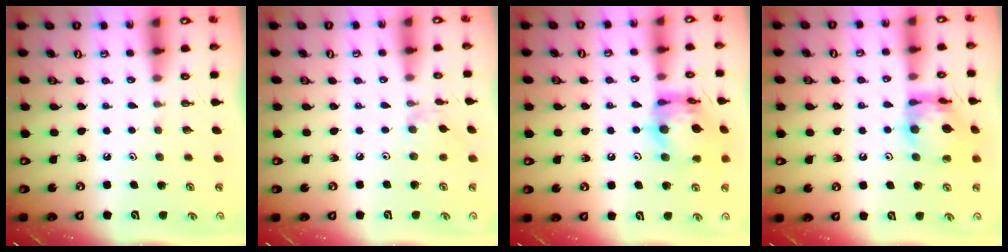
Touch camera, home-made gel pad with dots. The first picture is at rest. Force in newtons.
{"total": 2.4, "press": 2.3, "slide": 0.5}
{"total": 15.1, "press": 15.0, "slide": 1.7}
{"total": 11.8, "press": 11.7, "slide": 1.0}